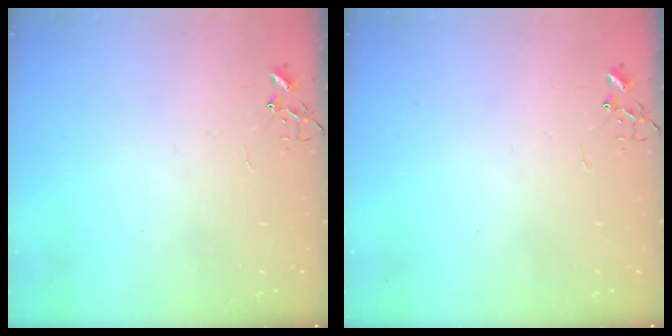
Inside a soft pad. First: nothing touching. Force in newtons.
{"total": 0.0}